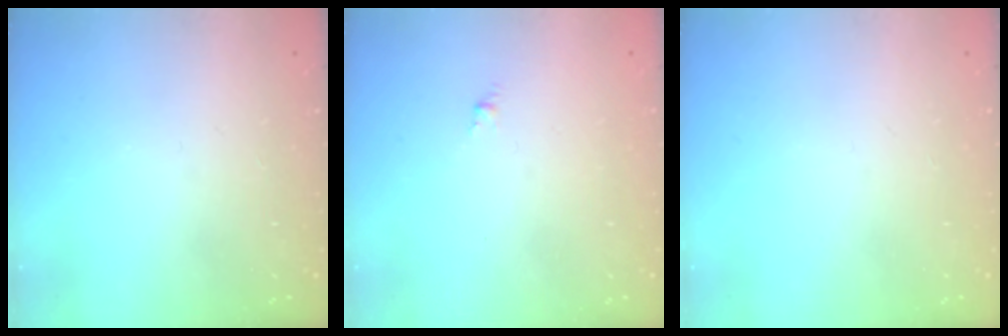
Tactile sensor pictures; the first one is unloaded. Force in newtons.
{"total": 0.0}
{"total": 0.0}